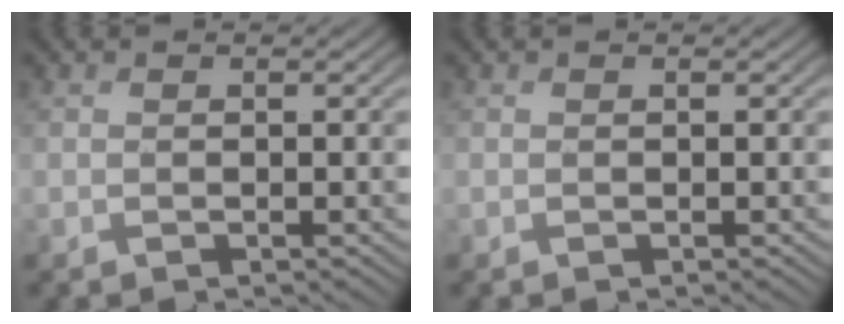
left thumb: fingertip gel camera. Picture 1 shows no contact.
{"total": 0.0}